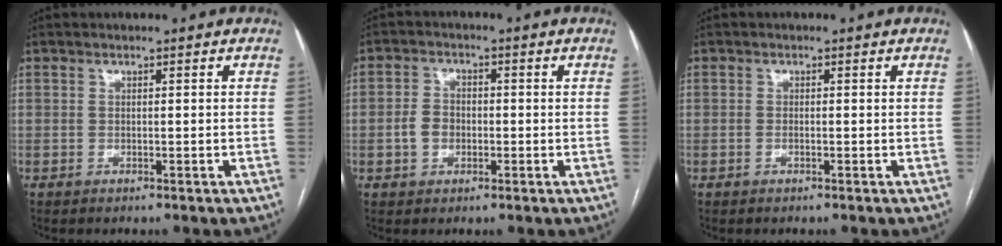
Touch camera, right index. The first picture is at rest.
{"total": 3.9, "force": [-0.8, 3.0, 2.3], "torque": [-0.048, 0.012, -0.012]}
{"total": 0.6, "force": [-0.3, 0.2, 0.5], "torque": [-0.011, 0.000, -0.004]}